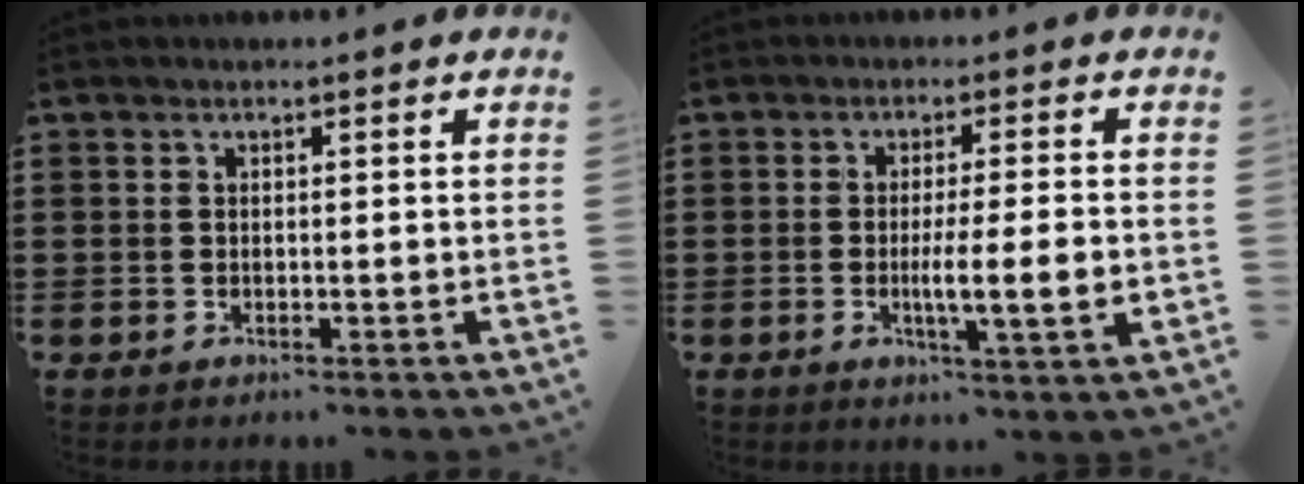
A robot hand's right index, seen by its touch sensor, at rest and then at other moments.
{"total": 7.4, "force": [-1.2, 0.9, 7.3], "torque": [-0.112, -0.011, -0.021]}